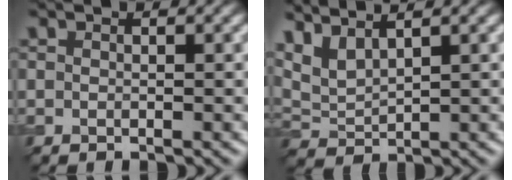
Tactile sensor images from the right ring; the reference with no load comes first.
{"total": 3.9, "force": [3.0, 1.2, 2.3], "torque": [-0.063, 0.007, 0.067]}